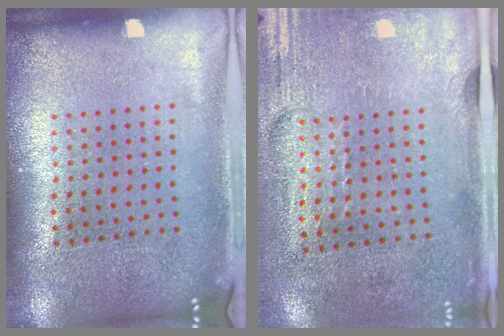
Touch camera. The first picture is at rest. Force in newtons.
{"total": 2.9, "press": 2.5, "slide": 1.5}